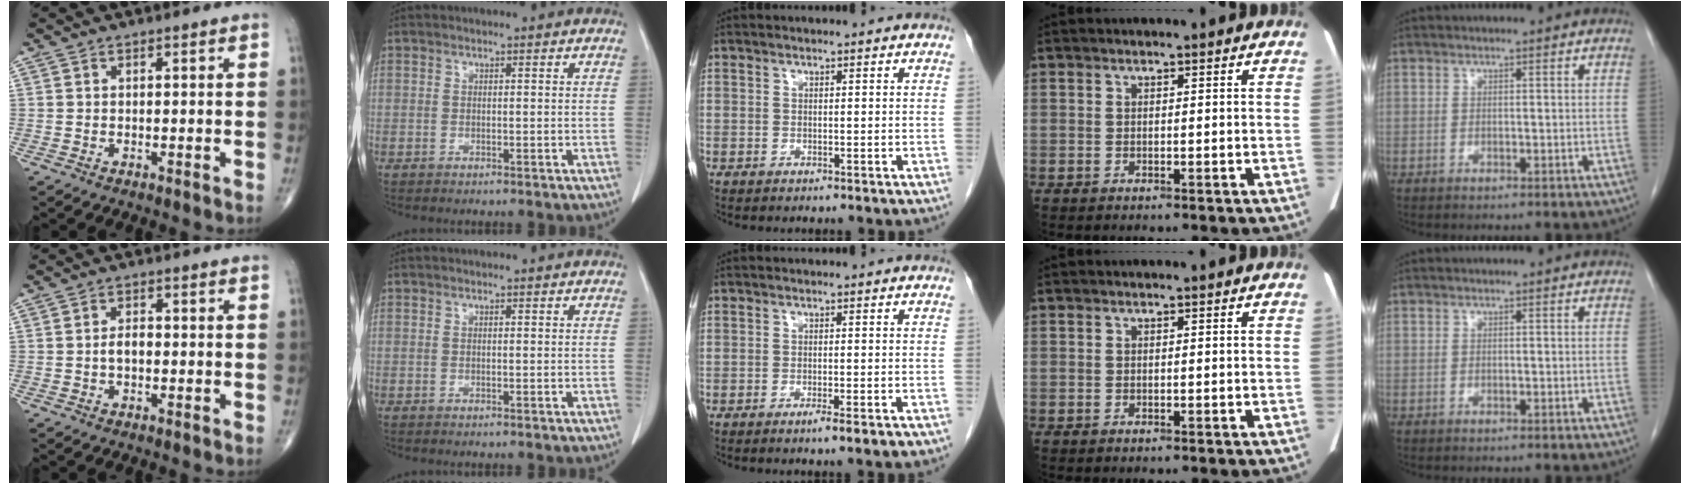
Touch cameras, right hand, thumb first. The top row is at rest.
{"thumb": {"total": 2.4, "force": [-0.4, 1.4, 1.9], "torque": [-0.032, 0.007, -0.010]}, "middle": {"total": 2.7, "force": [-1.7, 0.0, 2.1], "torque": [-0.031, -0.007, -0.023]}}